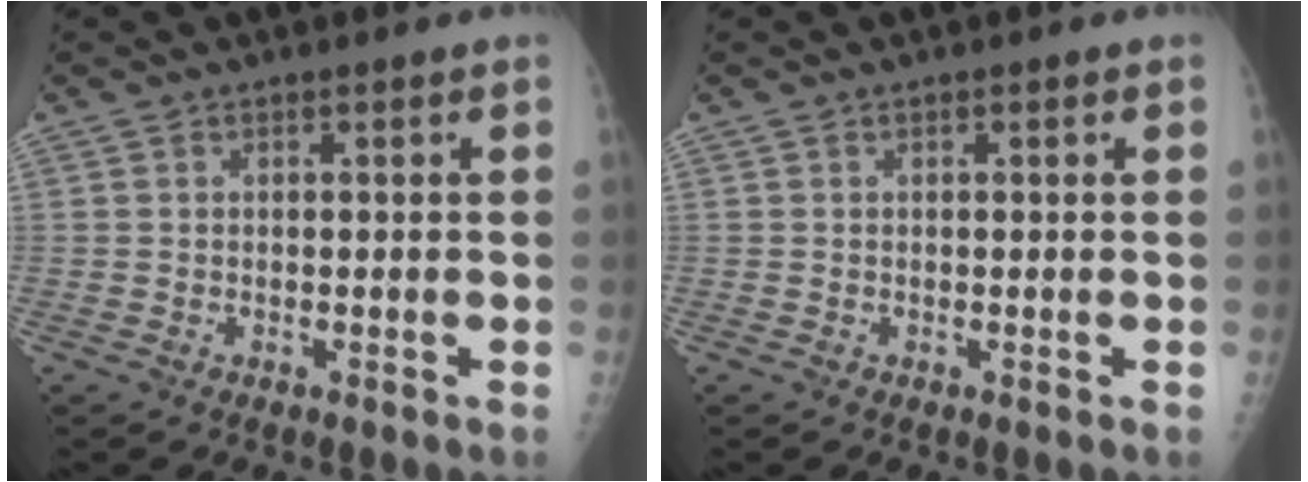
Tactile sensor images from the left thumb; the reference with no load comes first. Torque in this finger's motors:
{"motor_torque": [-0.04, 0.08, 0.15, 0.08, 0.00]}